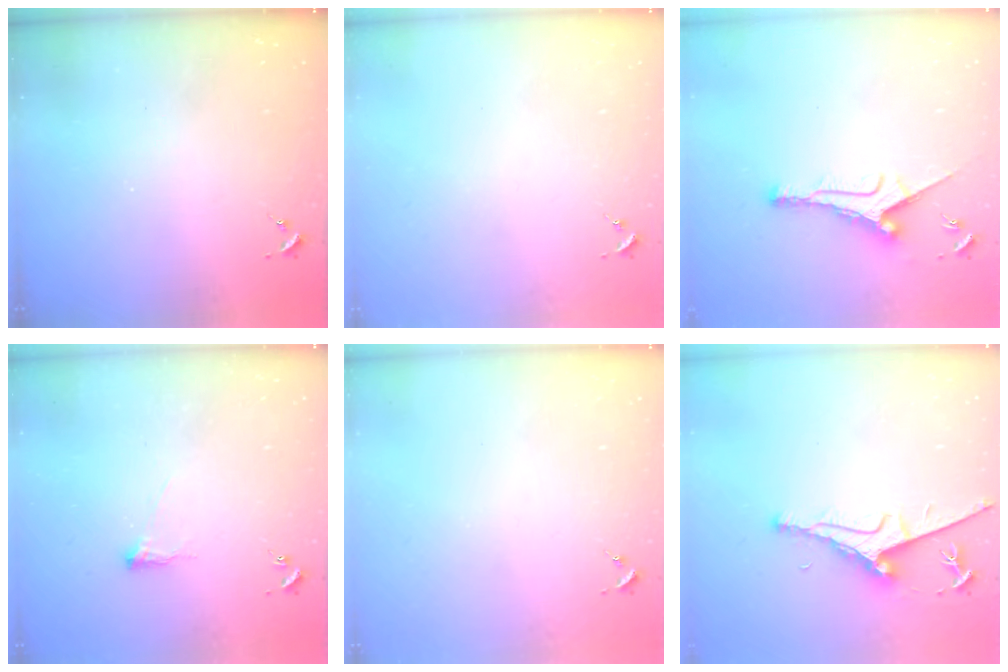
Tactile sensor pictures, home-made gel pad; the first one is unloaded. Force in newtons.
{"total": 0.0}
{"total": 10.4, "press": 10.3, "slide": 0.4}
{"total": 4.7, "press": 4.6, "slide": 0.7}
{"total": 0.0}
{"total": 8.3, "press": 8.2, "slide": 1.4}